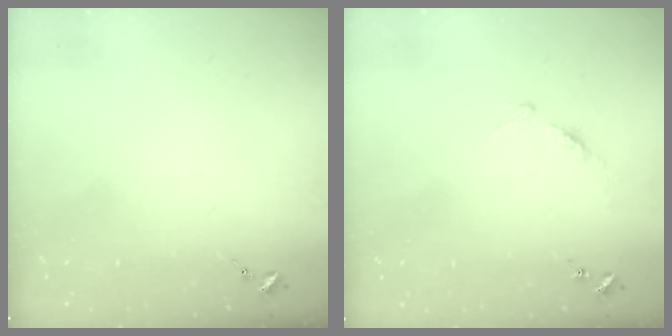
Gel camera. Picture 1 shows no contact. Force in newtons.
{"total": 4.9, "press": 4.8, "slide": 0.6}